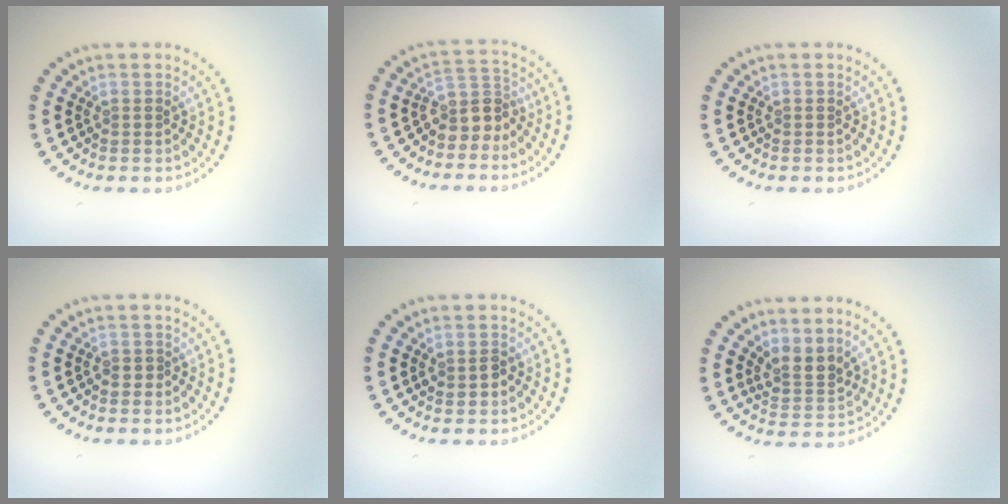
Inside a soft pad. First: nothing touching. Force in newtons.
{"total": 3.0, "press": 2.2, "slide": 2.0}
{"total": 0.0}
{"total": 0.5, "press": 0.4, "slide": 0.4}
{"total": 1.2, "press": 1.2, "slide": 0.1}
{"total": 2.6, "press": 1.8, "slide": 1.9}